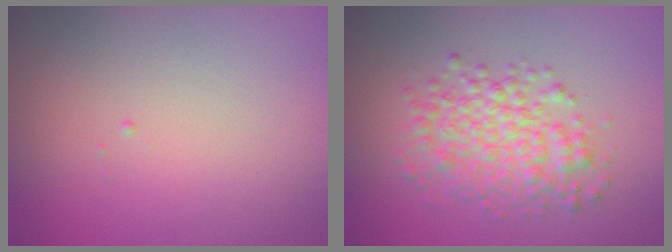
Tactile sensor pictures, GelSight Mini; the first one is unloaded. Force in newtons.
{"total": 4.7, "press": 4.7, "slide": 0.1}